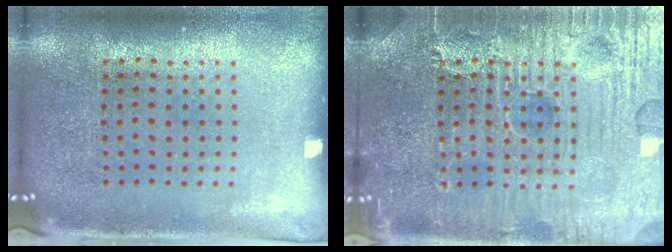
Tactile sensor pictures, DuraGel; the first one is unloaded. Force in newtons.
{"total": 7.8, "press": 7.7, "slide": 0.9}